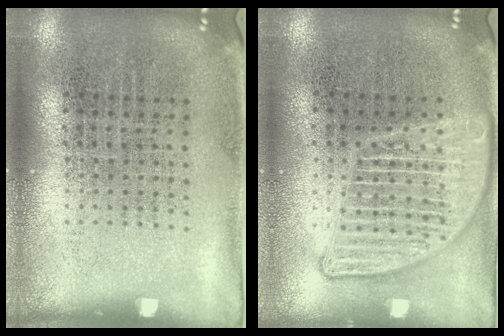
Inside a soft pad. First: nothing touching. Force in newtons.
{"total": 2.8, "press": 2.8, "slide": 0.2}